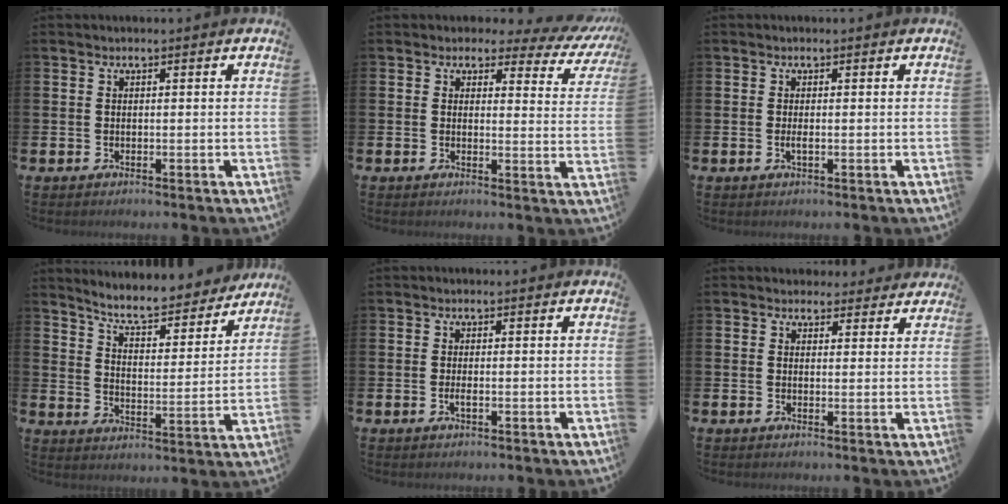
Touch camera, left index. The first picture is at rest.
{"total": 2.5, "force": [1.6, 1.7, 0.8], "torque": [-0.021, -0.019, 0.018]}
{"total": 0.8, "force": [-0.2, 0.2, 0.8], "torque": [-0.021, 0.001, -0.003]}
{"total": 7.2, "force": [6.8, 0.9, 2.1], "torque": [-0.068, -0.054, 0.114]}
{"total": 0.8, "force": [-0.3, 0.2, 0.8], "torque": [-0.021, 0.001, -0.004]}
{"total": 2.9, "force": [2.7, 1.2, -0.2], "torque": [0.015, -0.012, 0.045]}